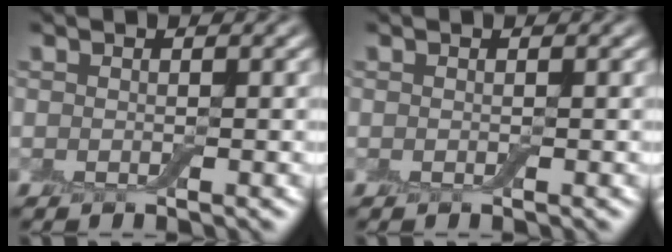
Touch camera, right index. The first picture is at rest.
{"total": 0.0}